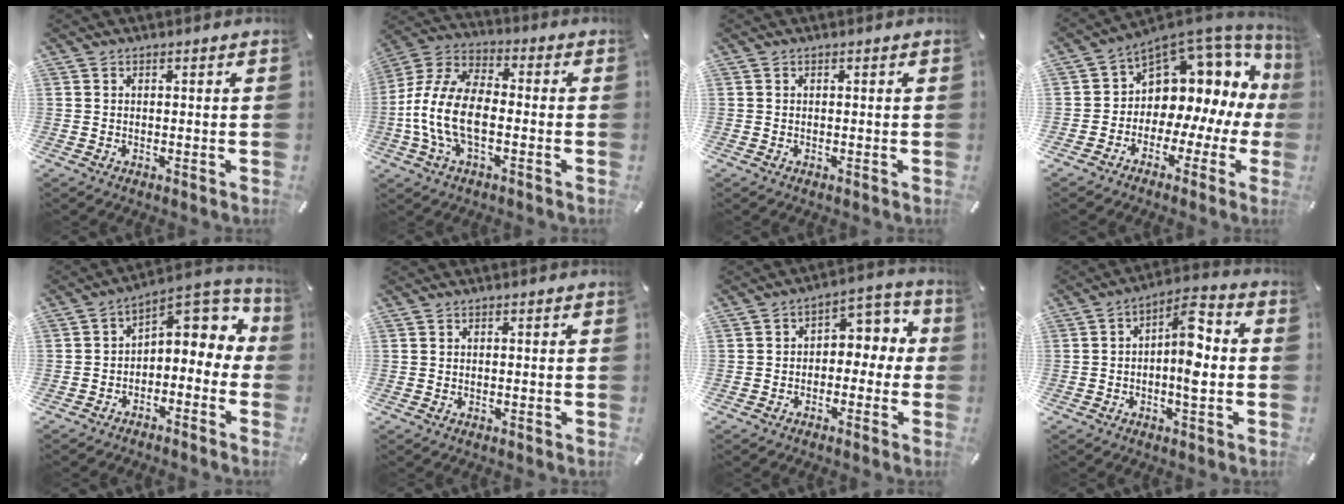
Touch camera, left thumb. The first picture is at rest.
{"total": 12.8, "force": [-3.6, 7.0, 10.0], "torque": [-0.229, 0.001, -0.068]}
{"total": 0.0}
{"total": 10.0, "force": [4.1, 8.1, 4.2], "torque": [-0.053, -0.064, 0.070]}
{"total": 7.7, "force": [2.0, 5.4, 5.1], "torque": [-0.053, -0.028, 0.033]}
{"total": 0.0}
{"total": 6.0, "force": [-1.1, 4.8, 3.4], "torque": [-0.038, 0.013, -0.028]}
{"total": 9.8, "force": [-0.9, 4.1, 8.9], "torque": [-0.134, 0.009, -0.018]}